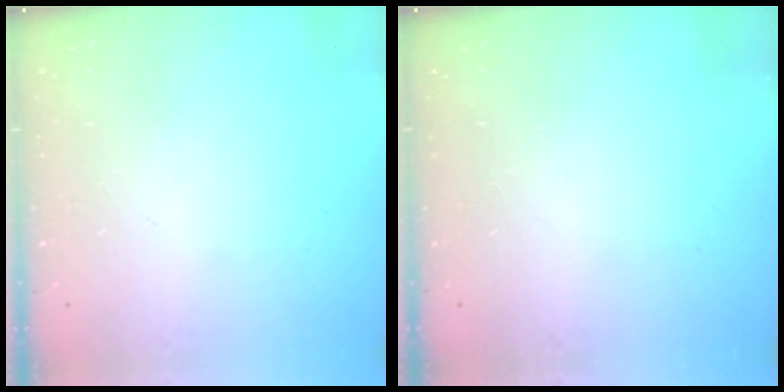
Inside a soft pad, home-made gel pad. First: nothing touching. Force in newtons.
{"total": 0.0}